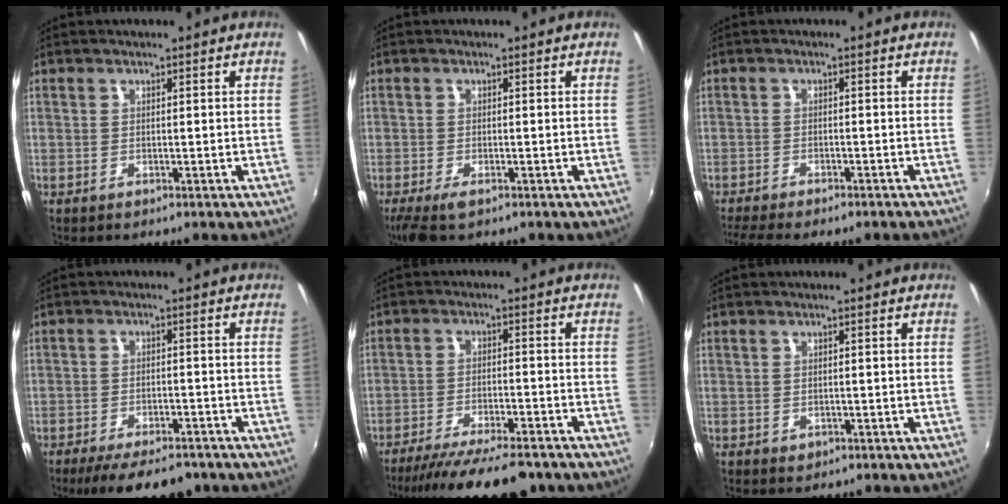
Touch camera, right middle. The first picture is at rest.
{"total": 4.5, "force": [-2.9, 1.3, 3.1], "torque": [-0.068, -0.021, -0.050]}
{"total": 7.2, "force": [-6.2, 0.7, 3.6], "torque": [-0.088, -0.023, -0.098]}
{"total": 10.7, "force": [-8.3, 3.6, 5.6], "torque": [-0.118, -0.018, -0.126]}
{"total": 14.6, "force": [-12.1, 2.8, 7.6], "torque": [-0.153, -0.031, -0.183]}
{"total": 0.6, "force": [-0.1, 0.5, 0.3], "torque": [-0.003, -0.001, 0.000]}